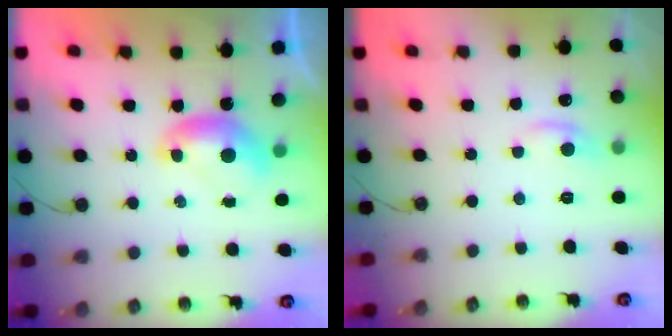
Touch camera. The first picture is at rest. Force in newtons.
{"total": 1.8, "press": 1.6, "slide": 0.8}